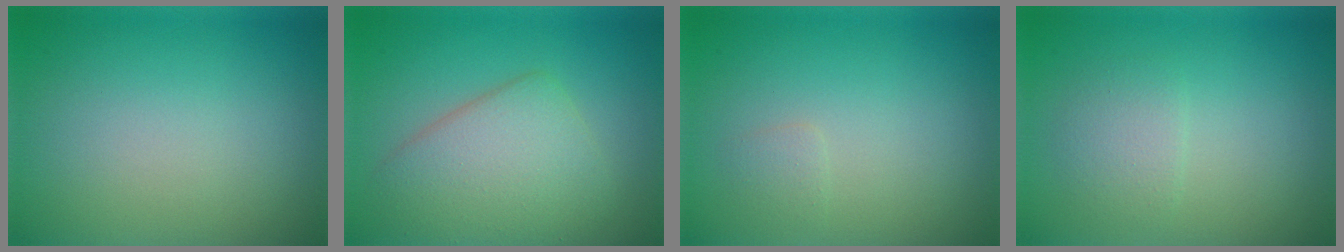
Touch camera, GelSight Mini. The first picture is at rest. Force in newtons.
{"total": 5.5, "press": 5.5, "slide": 0.2}
{"total": 0.8, "press": 0.8, "slide": 0.1}
{"total": 1.8, "press": 1.8, "slide": 0.1}